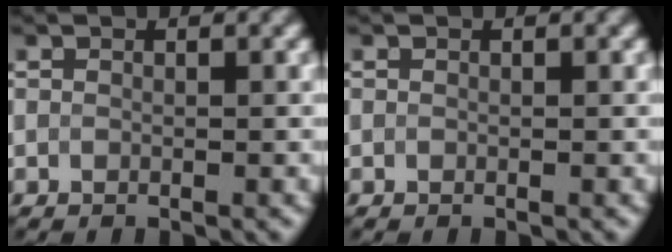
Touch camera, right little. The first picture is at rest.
{"total": 0.0}